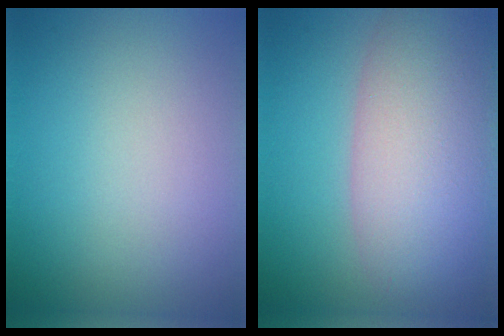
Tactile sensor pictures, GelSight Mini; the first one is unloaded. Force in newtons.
{"total": 9.6, "press": 9.6, "slide": 0.7}